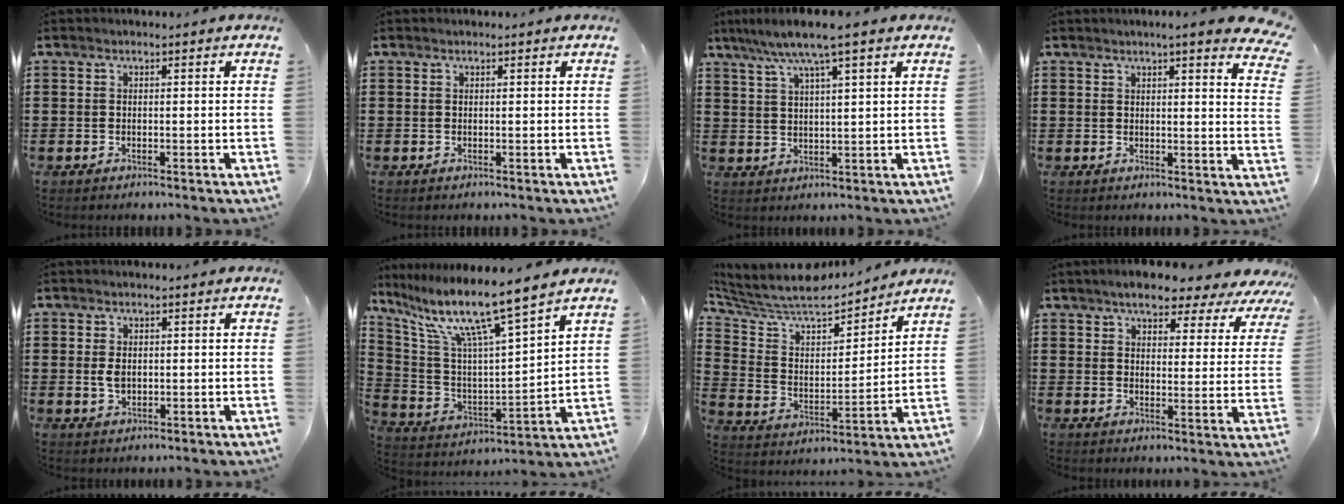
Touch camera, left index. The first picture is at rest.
{"total": 0.0}
{"total": 6.4, "force": [4.5, 0.0, 4.6], "torque": [-0.100, -0.010, 0.076]}
{"total": 3.8, "force": [3.2, -0.6, 1.8], "torque": [-0.039, -0.015, 0.054]}
{"total": 2.5, "force": [0.2, 1.5, 1.9], "torque": [-0.047, 0.002, 0.002]}
{"total": 11.2, "force": [8.5, -0.1, 7.4], "torque": [-0.173, -0.057, 0.134]}
{"total": 8.2, "force": [7.6, 1.8, 2.4], "torque": [-0.087, -0.058, 0.128]}
{"total": 5.9, "force": [5.4, 1.2, 2.3], "torque": [-0.061, -0.022, 0.090]}